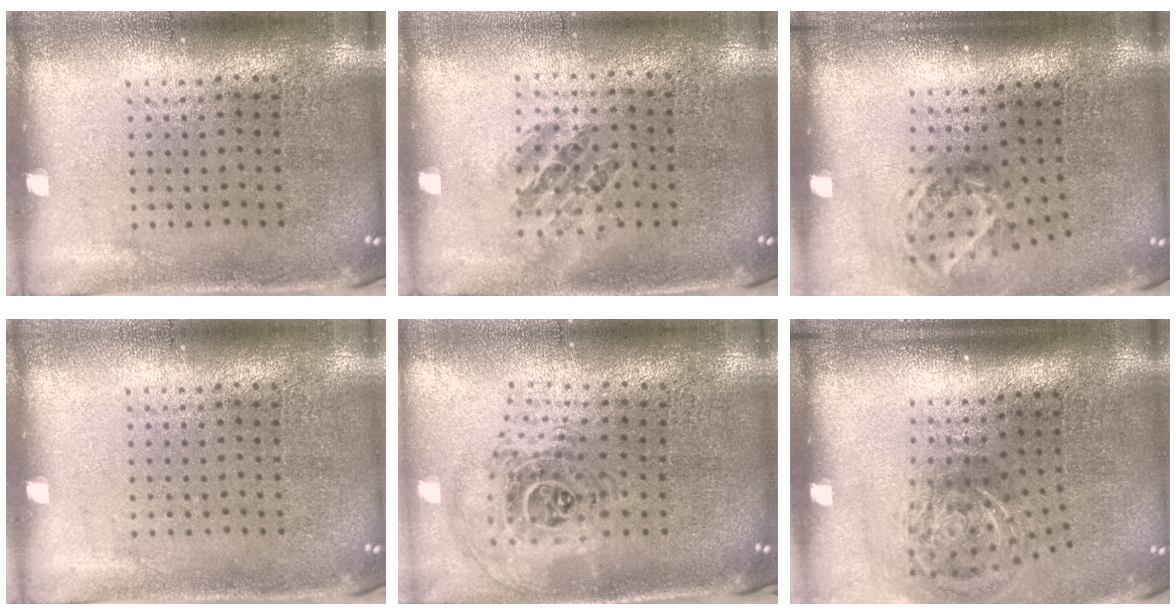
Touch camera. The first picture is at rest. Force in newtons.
{"total": 0.9, "press": 0.8, "slide": 0.4}
{"total": 1.9, "press": 1.2, "slide": 1.5}
{"total": 0.0}
{"total": 1.5, "press": 1.3, "slide": 0.8}
{"total": 2.3, "press": 1.3, "slide": 1.8}